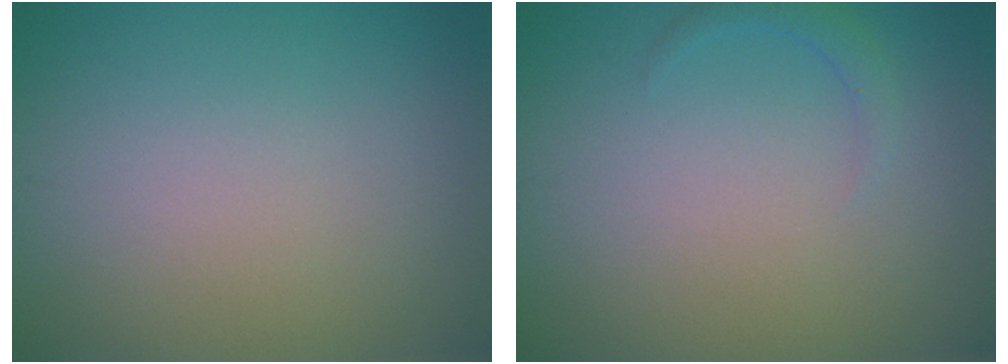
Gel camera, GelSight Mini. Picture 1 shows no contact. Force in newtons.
{"total": 1.1, "press": 1.1, "slide": 0.1}